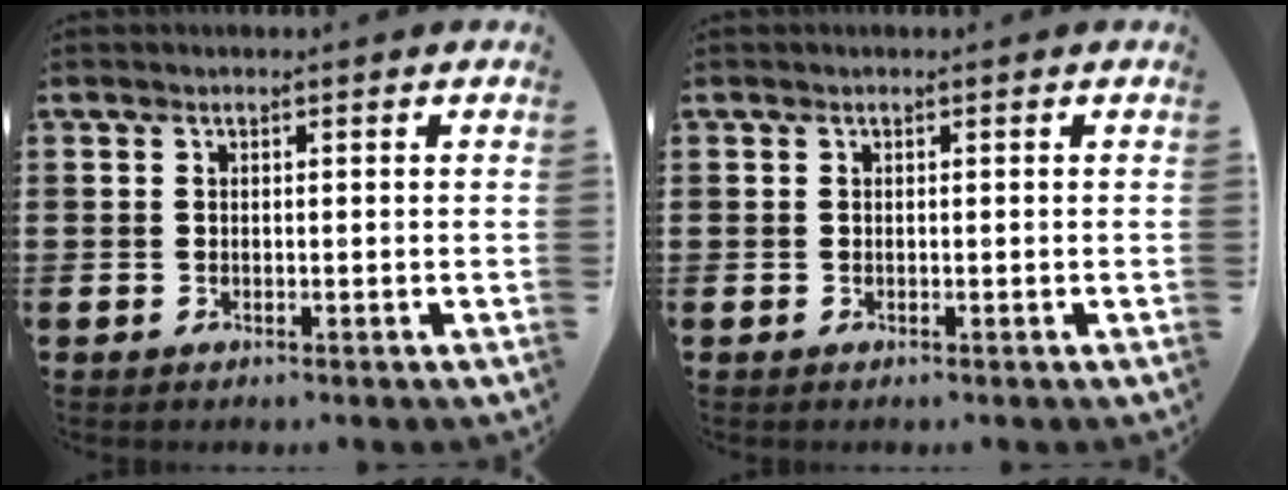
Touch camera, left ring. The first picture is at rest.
{"total": 0.0}